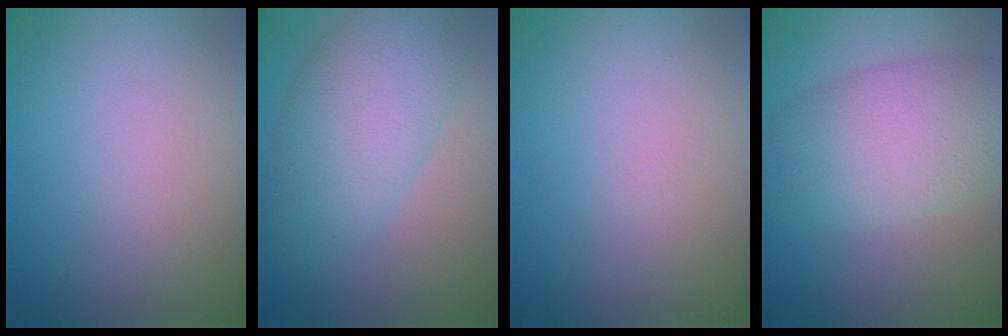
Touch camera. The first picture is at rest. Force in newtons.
{"total": 7.5, "press": 7.5, "slide": 0.3}
{"total": 0.0}
{"total": 7.7, "press": 7.7, "slide": 0.3}